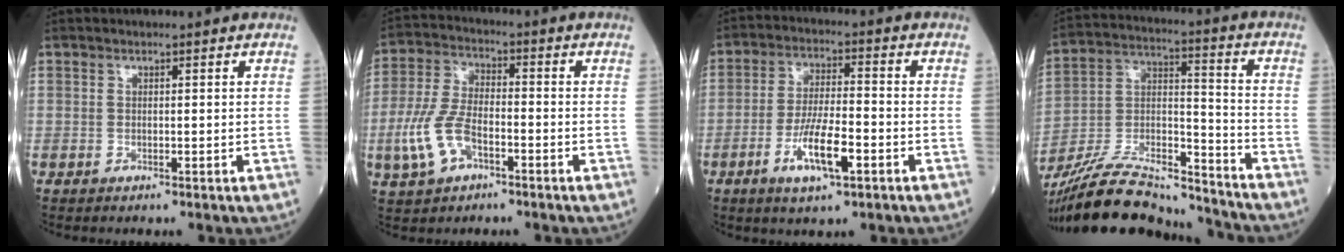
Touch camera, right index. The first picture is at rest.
{"total": 9.0, "force": [-3.4, 4.5, 7.1], "torque": [-0.170, 0.005, -0.066]}
{"total": 9.2, "force": [-3.8, 1.9, 8.1], "torque": [-0.159, -0.005, -0.067]}
{"total": 20.9, "force": [-19.5, 3.0, 7.1], "torque": [-0.161, 0.002, -0.336]}